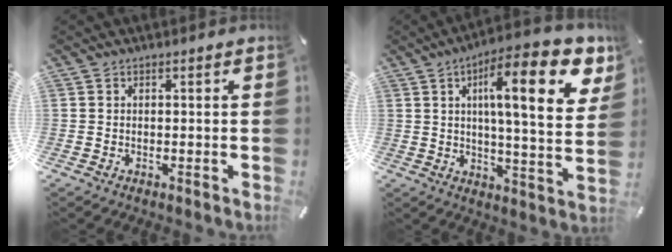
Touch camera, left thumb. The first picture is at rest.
{"total": 20.3, "force": [8.4, 5.6, 17.6], "torque": [-0.266, -0.032, 0.117]}